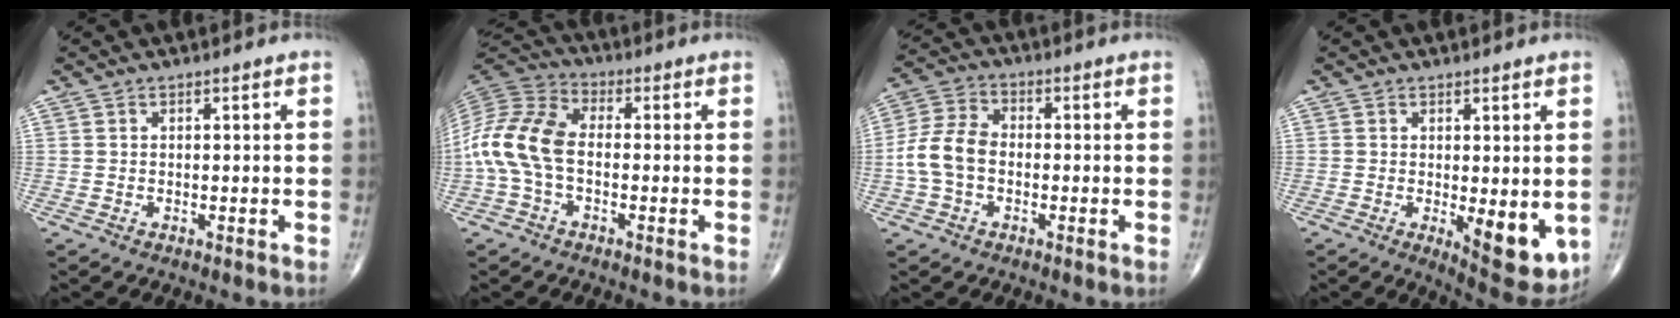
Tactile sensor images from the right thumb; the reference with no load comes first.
{"total": 12.0, "force": [-1.6, 7.2, 9.5], "torque": [-0.203, 0.033, -0.041]}
{"total": 8.4, "force": [-1.4, 5.8, 5.9], "torque": [-0.120, 0.027, -0.038]}
{"total": 9.5, "force": [-1.4, 3.6, 8.6], "torque": [-0.103, -0.025, -0.010]}